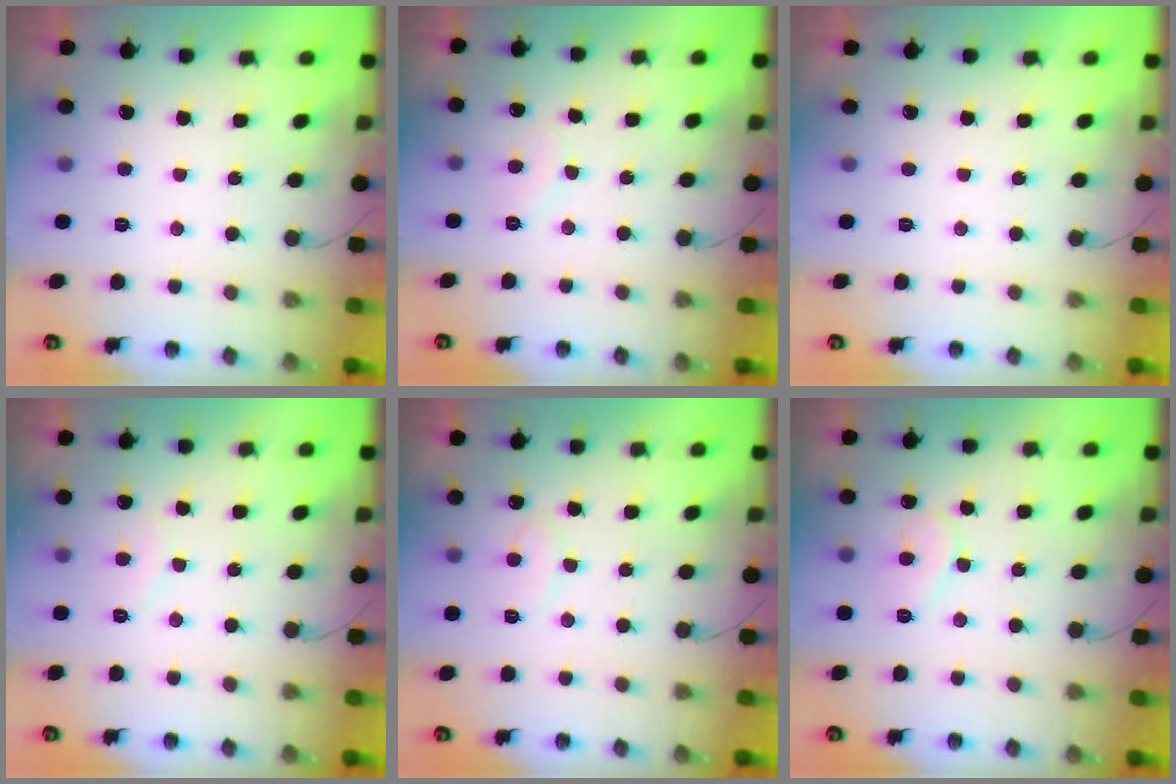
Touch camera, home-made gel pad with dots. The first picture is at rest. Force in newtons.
{"total": 6.1, "press": 6.1, "slide": 0.5}
{"total": 1.7, "press": 1.7, "slide": 0.1}
{"total": 5.6, "press": 5.6, "slide": 0.5}
{"total": 7.7, "press": 7.7, "slide": 0.3}
{"total": 7.5, "press": 7.4, "slide": 0.7}